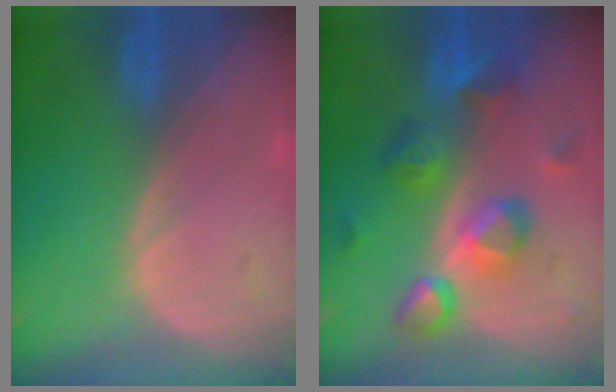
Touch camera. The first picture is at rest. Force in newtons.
{"total": 9.5, "press": 8.4, "slide": 4.5}